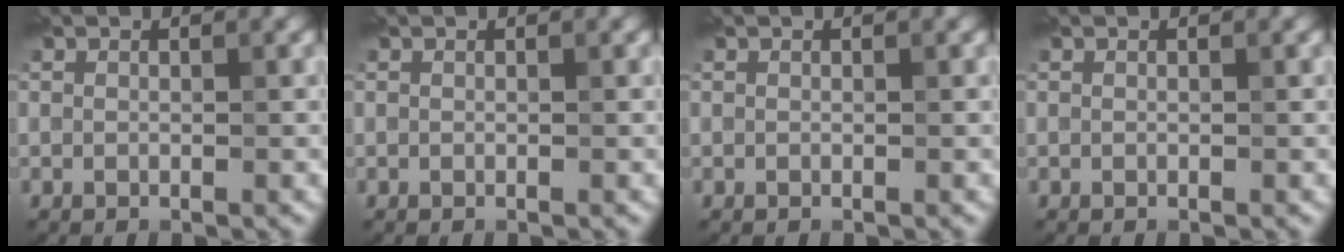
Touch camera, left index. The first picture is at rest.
{"total": 0.0}
{"total": 0.0}
{"total": 0.0}